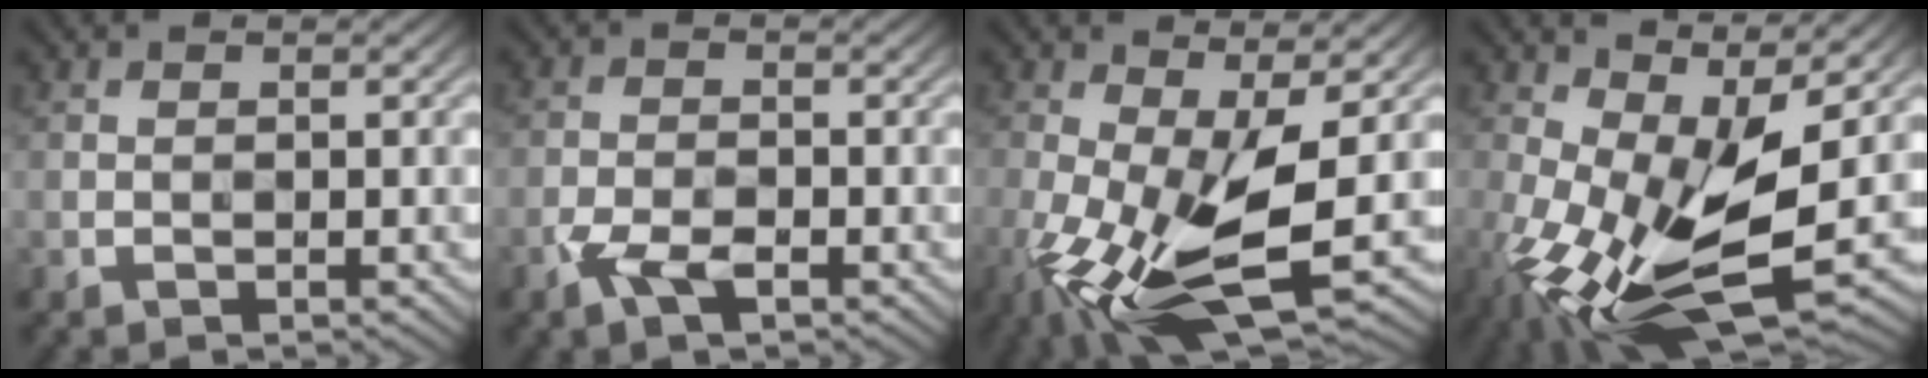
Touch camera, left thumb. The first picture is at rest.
{"total": 3.6, "force": [-2.0, 1.8, 2.4], "torque": [-0.052, -0.001, -0.044]}
{"total": 12.6, "force": [-4.2, 4.1, 11.1], "torque": [-0.246, -0.031, -0.073]}
{"total": 13.7, "force": [-3.0, 5.4, 12.3], "torque": [-0.257, -0.024, -0.049]}